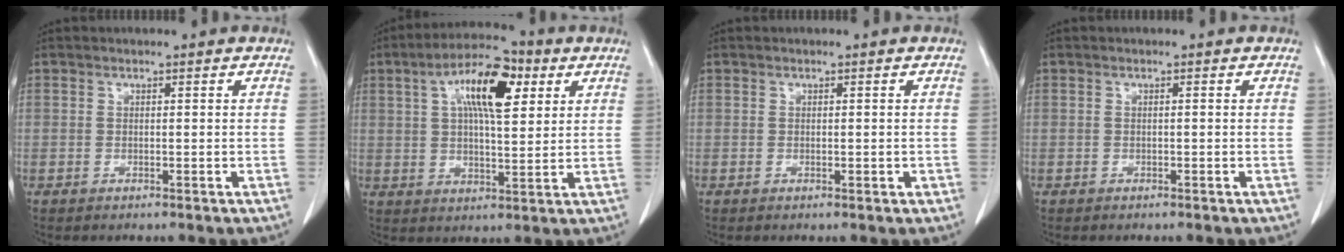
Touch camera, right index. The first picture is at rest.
{"total": 12.2, "force": [4.6, 3.9, 10.6], "torque": [-0.186, 0.024, 0.072]}
{"total": 0.8, "force": [-0.1, 0.3, 0.8], "torque": [-0.015, -0.003, 0.003]}
{"total": 0.0}